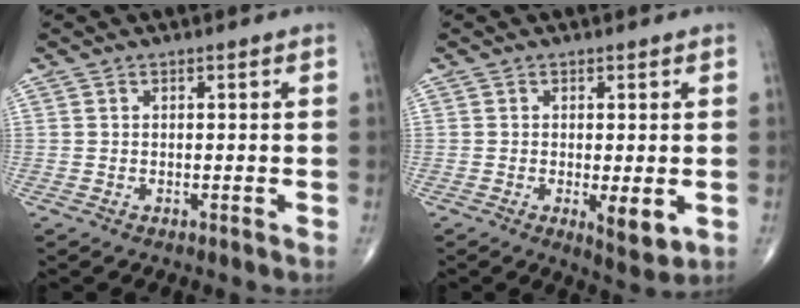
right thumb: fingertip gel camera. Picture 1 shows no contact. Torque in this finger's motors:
{"motor_torque": [0.78, 0.83, -0.03, -0.01, 0.14]}